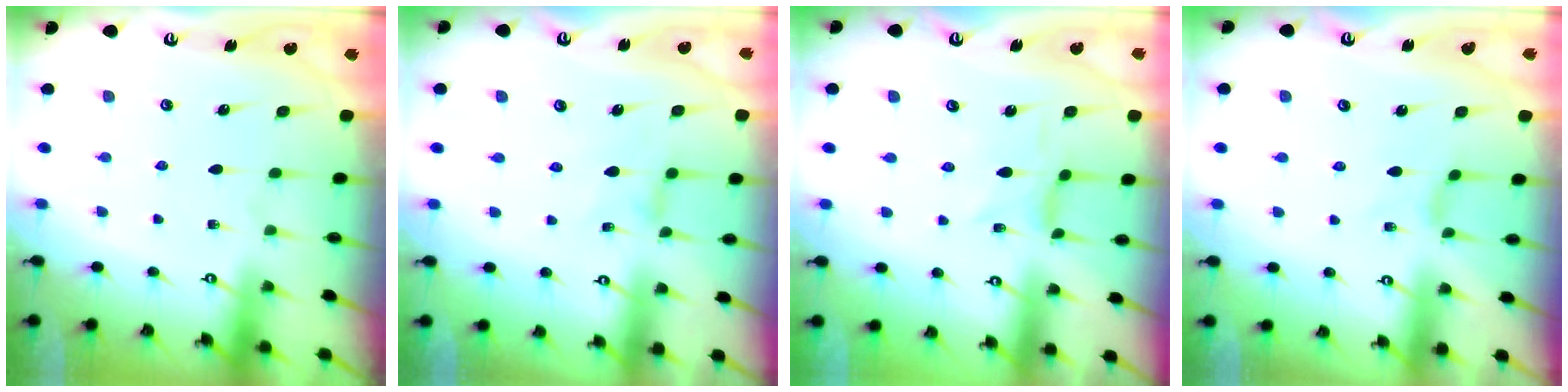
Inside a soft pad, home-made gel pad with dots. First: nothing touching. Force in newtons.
{"total": 1.3, "press": 1.3, "slide": 0.4}
{"total": 0.0}
{"total": 0.0}